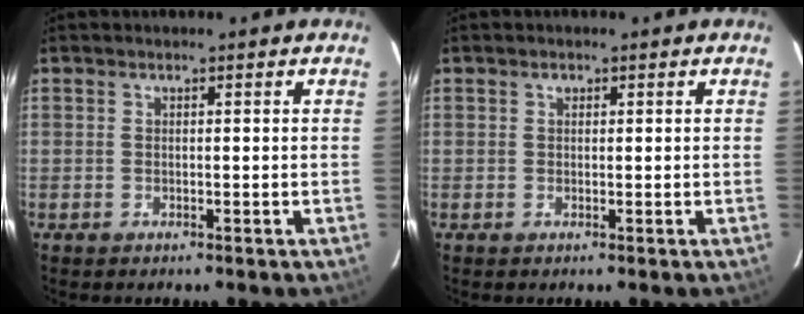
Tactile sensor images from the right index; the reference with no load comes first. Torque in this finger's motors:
{"motor_torque": [0.09, 0.01, 0.04, 0.01]}